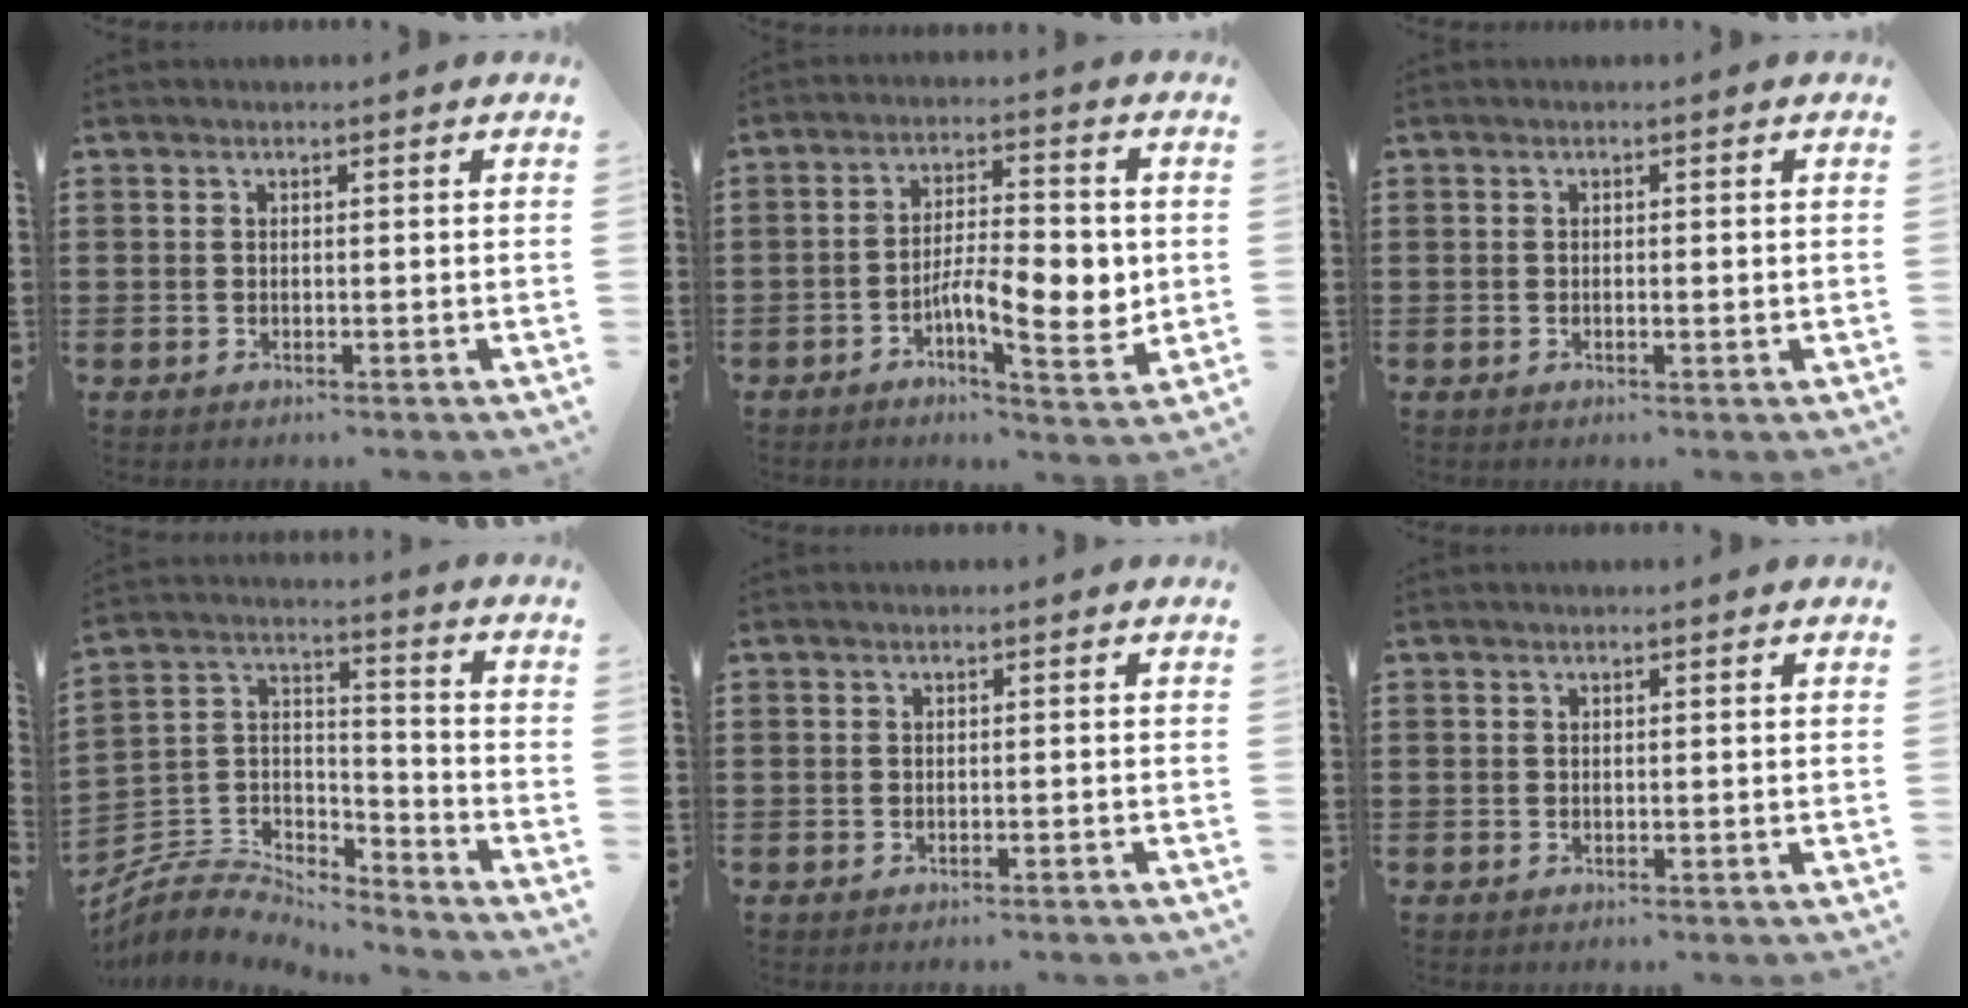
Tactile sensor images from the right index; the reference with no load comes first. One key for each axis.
{"total": 9.4, "fx": -2.0, "fy": 3.2, "fz": 8.6, "tx": -0.134, "ty": 0.001, "tz": -0.035}
{"total": 0.6, "fx": -0.1, "fy": 0.2, "fz": 0.6, "tx": -0.011, "ty": -0.003, "tz": -0.001}
{"total": 5.7, "fx": -5.4, "fy": 1.9, "fz": 0.2, "tx": -0.025, "ty": -0.001, "tz": -0.113}
{"total": 0.6, "fx": -0.6, "fy": 0.0, "fz": 0.2, "tx": -0.004, "ty": -0.002, "tz": -0.012}
{"total": 0.0}